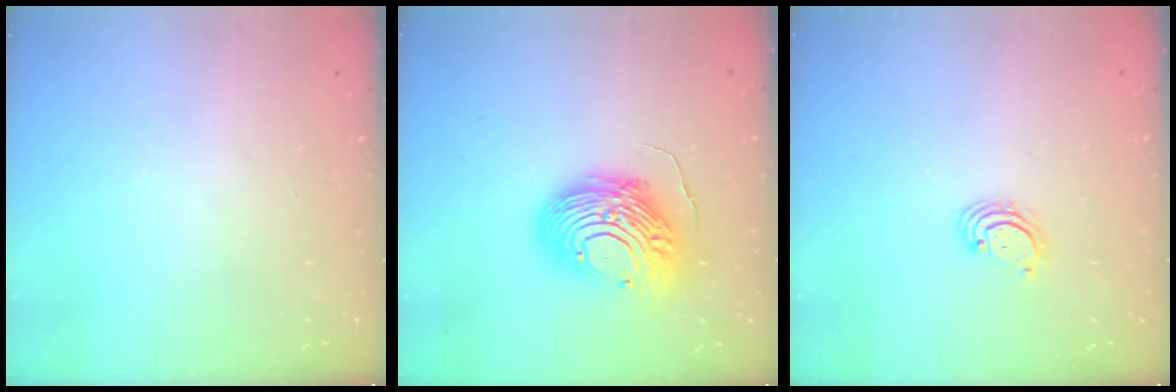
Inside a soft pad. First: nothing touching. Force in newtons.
{"total": 14.6, "press": 14.6, "slide": 1.5}
{"total": 2.7, "press": 2.7, "slide": 0.3}